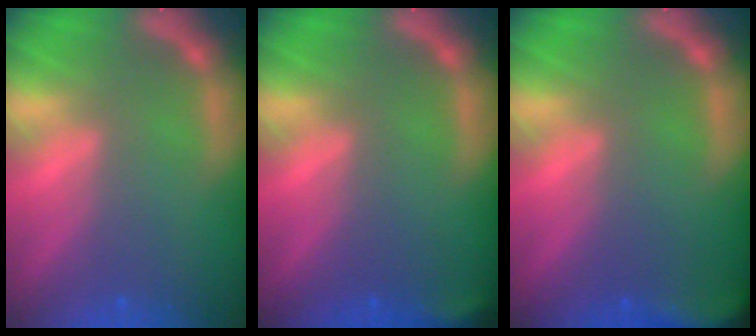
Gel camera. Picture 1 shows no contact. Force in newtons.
{"total": 1.9}
{"total": 5.4}